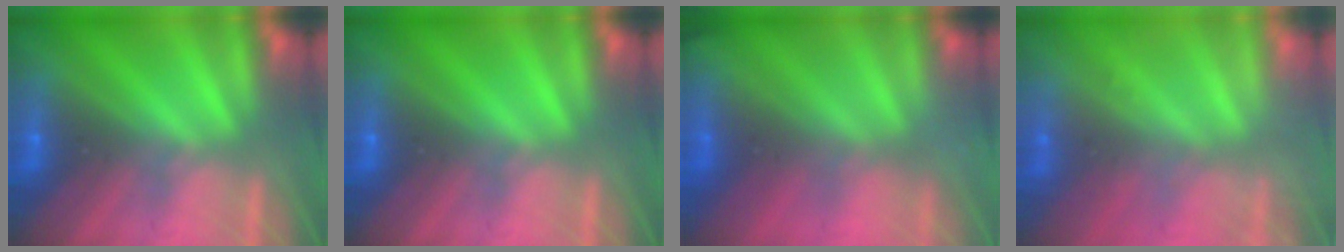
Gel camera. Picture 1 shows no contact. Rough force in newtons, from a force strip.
{"total": 0.0}
{"total": 6.9}
{"total": 2.2}